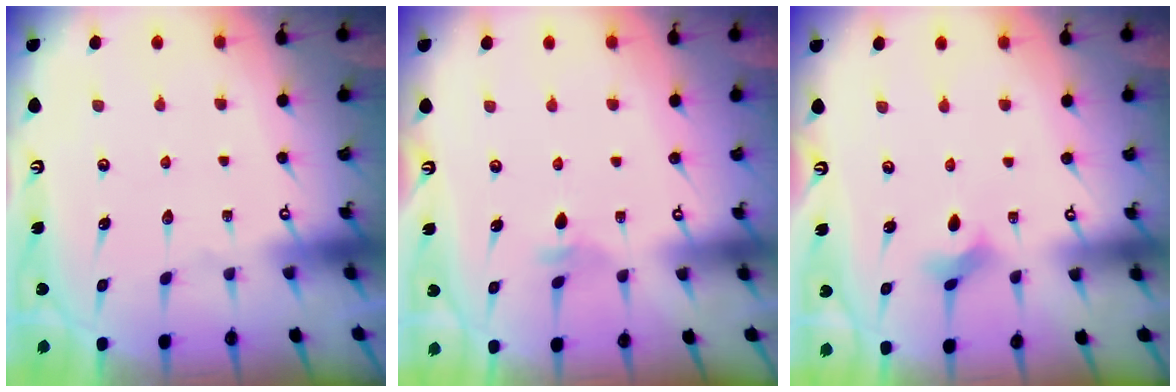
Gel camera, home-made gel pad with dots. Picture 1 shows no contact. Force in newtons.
{"total": 2.9, "press": 2.8, "slide": 0.8}
{"total": 2.3, "press": 2.2, "slide": 0.4}